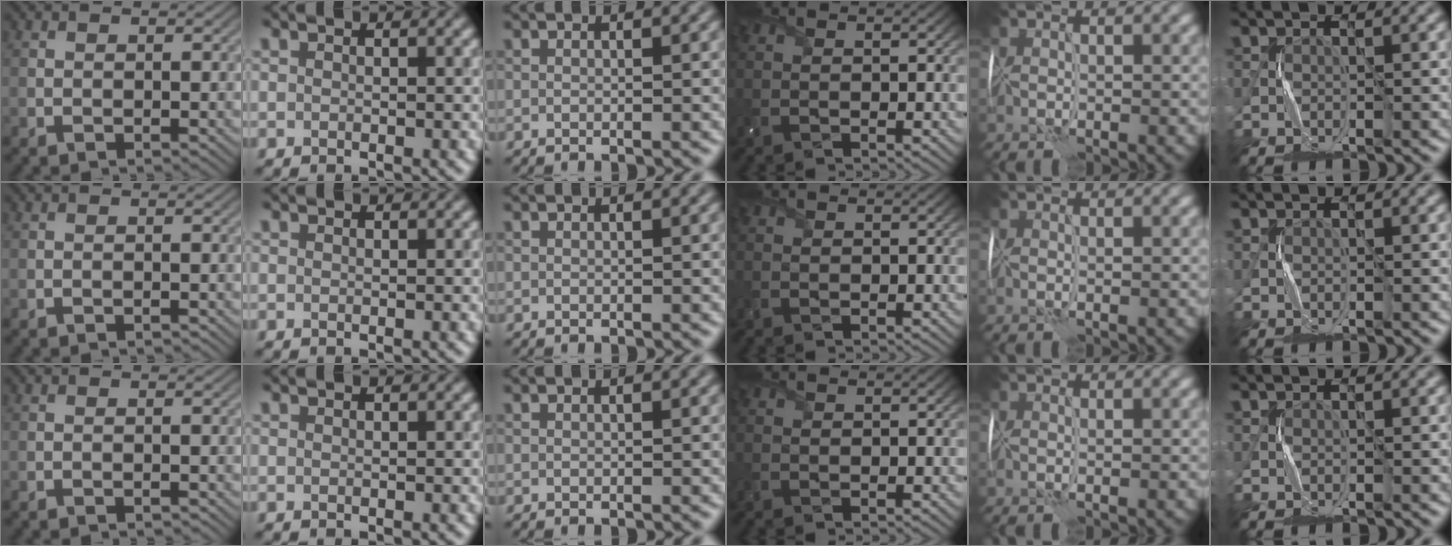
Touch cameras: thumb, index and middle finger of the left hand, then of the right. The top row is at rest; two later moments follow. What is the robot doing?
{"motion": "wrap", "object": "cellophane"}